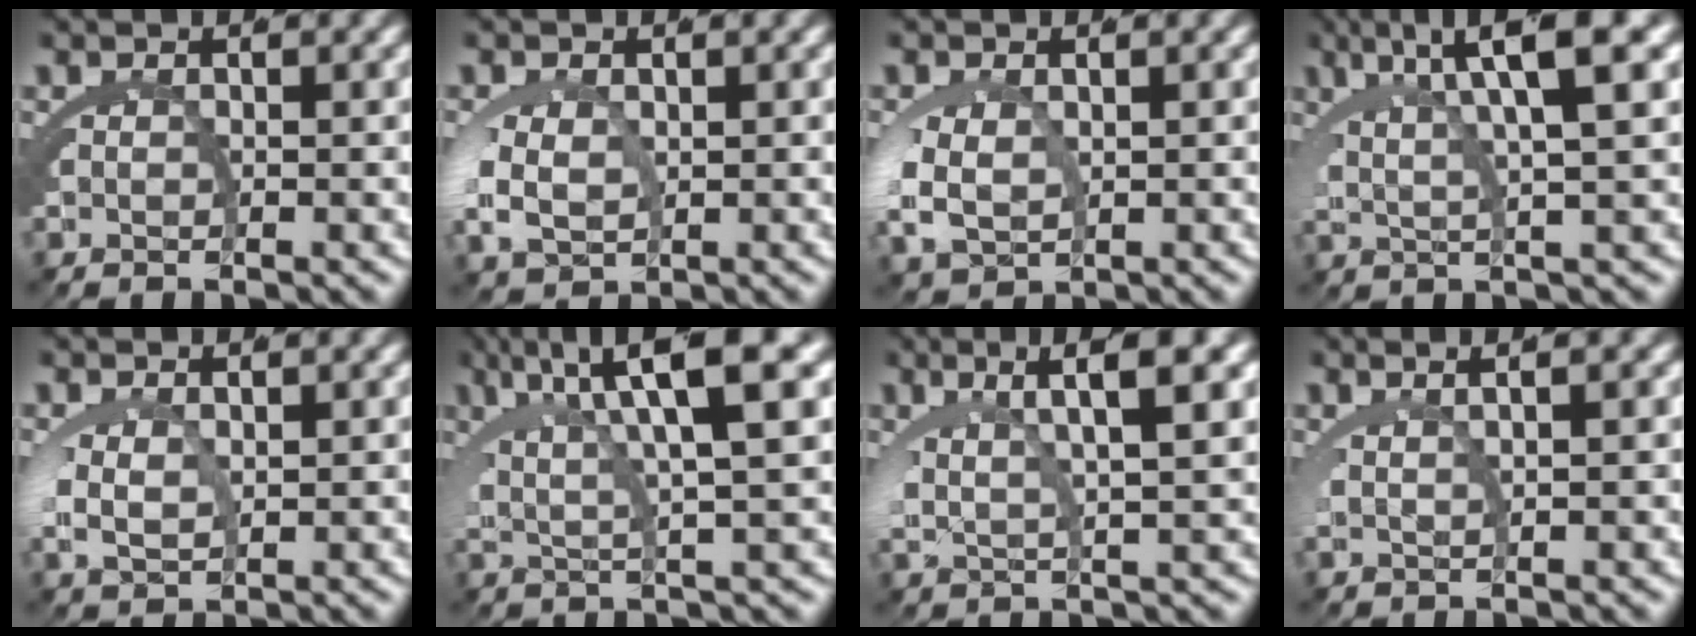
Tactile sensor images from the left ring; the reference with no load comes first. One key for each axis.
{"total": 2.7, "fx": 0.1, "fy": 1.6, "fz": 2.1, "tx": -0.063, "ty": -0.018, "tz": 0.019}
{"total": 3.0, "fx": 0.0, "fy": 1.9, "fz": 2.3, "tx": -0.071, "ty": -0.018, "tz": 0.020}
{"total": 7.4, "fx": 3.8, "fy": 1.3, "fz": 6.2, "tx": -0.092, "ty": 0.013, "tz": 0.059}
{"total": 2.2, "fx": 0.5, "fy": 1.1, "fz": 1.8, "tx": -0.056, "ty": -0.017, "tz": 0.026}
{"total": 8.1, "fx": 3.7, "fy": 1.6, "fz": 7.0, "tx": -0.106, "ty": 0.011, "tz": 0.059}
{"total": 5.9, "fx": 2.9, "fy": 1.2, "fz": 5.0, "tx": -0.090, "ty": 0.007, "tz": 0.052}
{"total": 3.3, "fx": 2.0, "fy": 0.6, "fz": 2.6, "tx": -0.027, "ty": 0.010, "tz": 0.033}